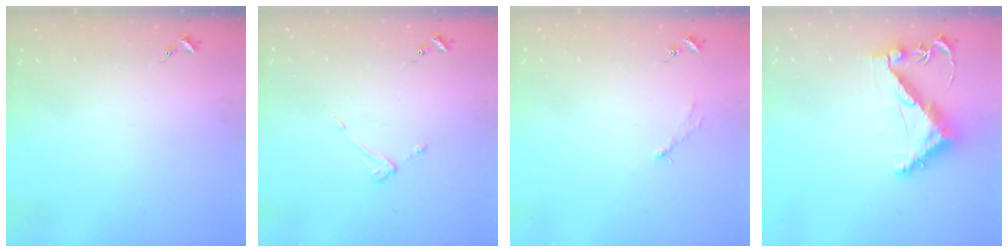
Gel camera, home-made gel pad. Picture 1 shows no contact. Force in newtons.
{"total": 3.8, "press": 3.8, "slide": 0.4}
{"total": 2.6, "press": 2.6, "slide": 0.3}
{"total": 9.7, "press": 9.6, "slide": 1.0}